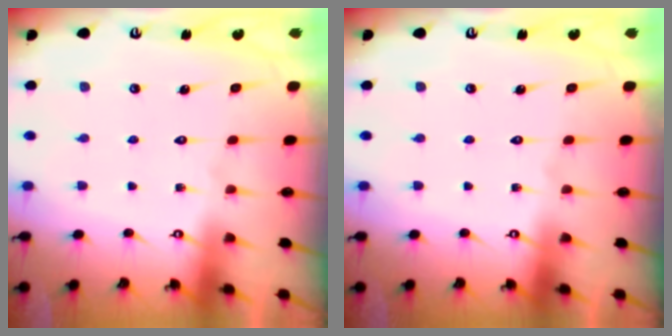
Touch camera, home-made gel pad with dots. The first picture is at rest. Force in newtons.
{"total": 0.0}